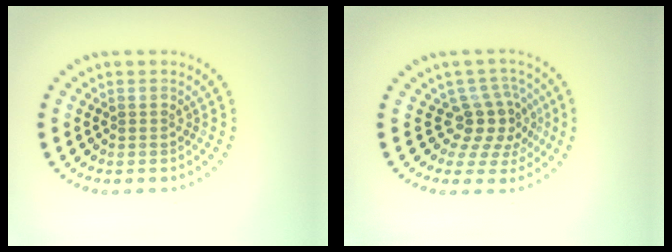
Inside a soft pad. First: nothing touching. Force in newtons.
{"total": 3.6, "press": 2.6, "slide": 2.5}